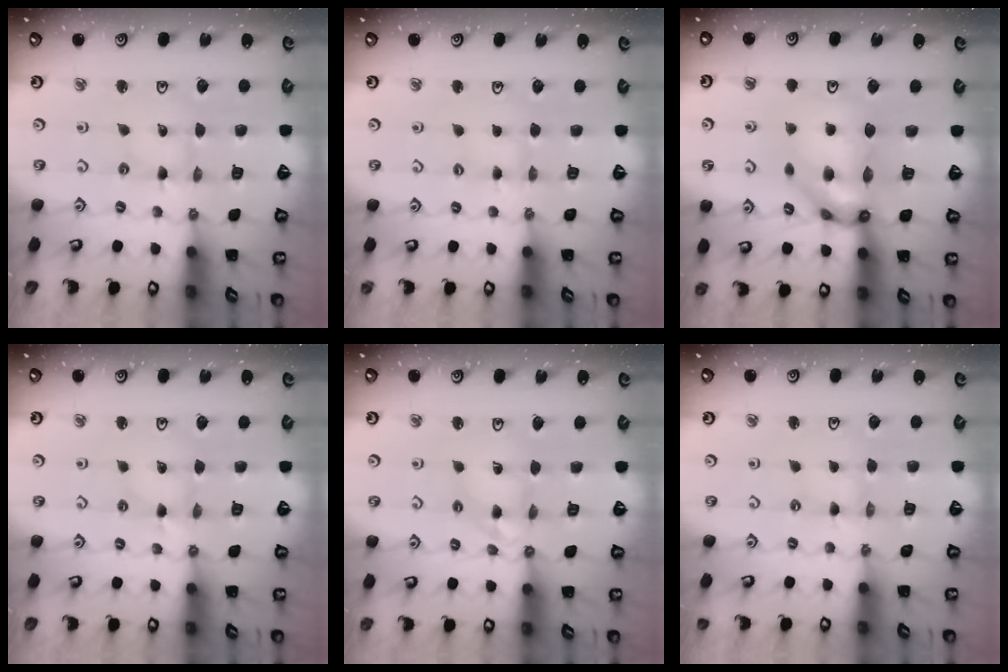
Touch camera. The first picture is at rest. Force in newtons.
{"total": 2.0, "press": 2.0, "slide": 0.3}
{"total": 12.3, "press": 12.2, "slide": 1.8}
{"total": 1.6, "press": 1.5, "slide": 0.2}
{"total": 7.7, "press": 7.6, "slide": 0.7}
{"total": 0.0}